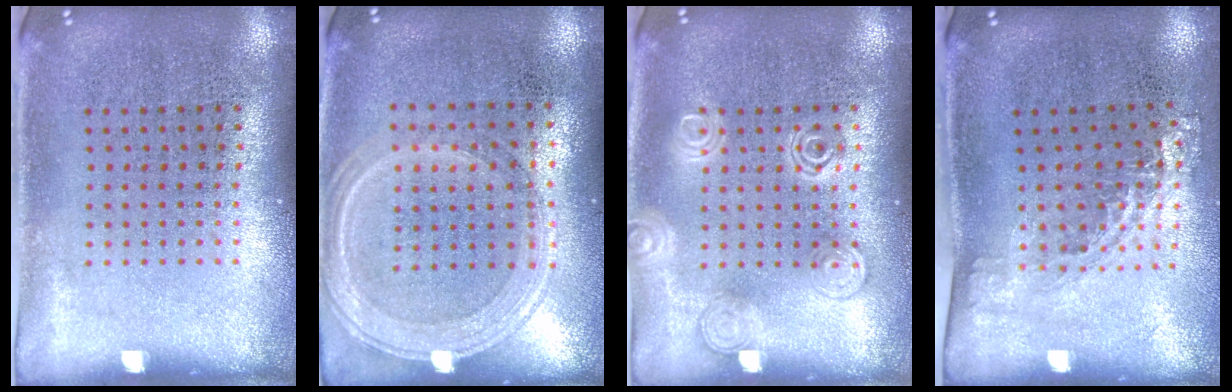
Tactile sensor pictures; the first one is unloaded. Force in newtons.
{"total": 1.2, "press": 1.1, "slide": 0.4}
{"total": 2.5, "press": 2.4, "slide": 0.4}
{"total": 1.3, "press": 1.0, "slide": 0.9}